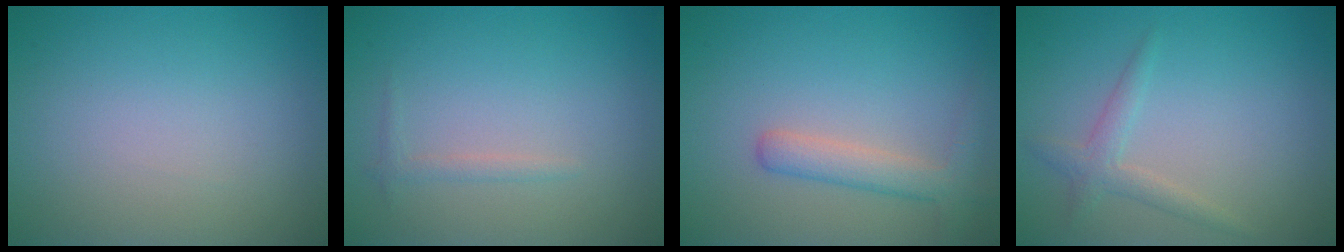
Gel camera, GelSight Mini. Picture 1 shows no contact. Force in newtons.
{"total": 0.9, "press": 0.9, "slide": 0.1}
{"total": 2.8, "press": 2.8, "slide": 0.1}
{"total": 1.7, "press": 1.7, "slide": 0.0}